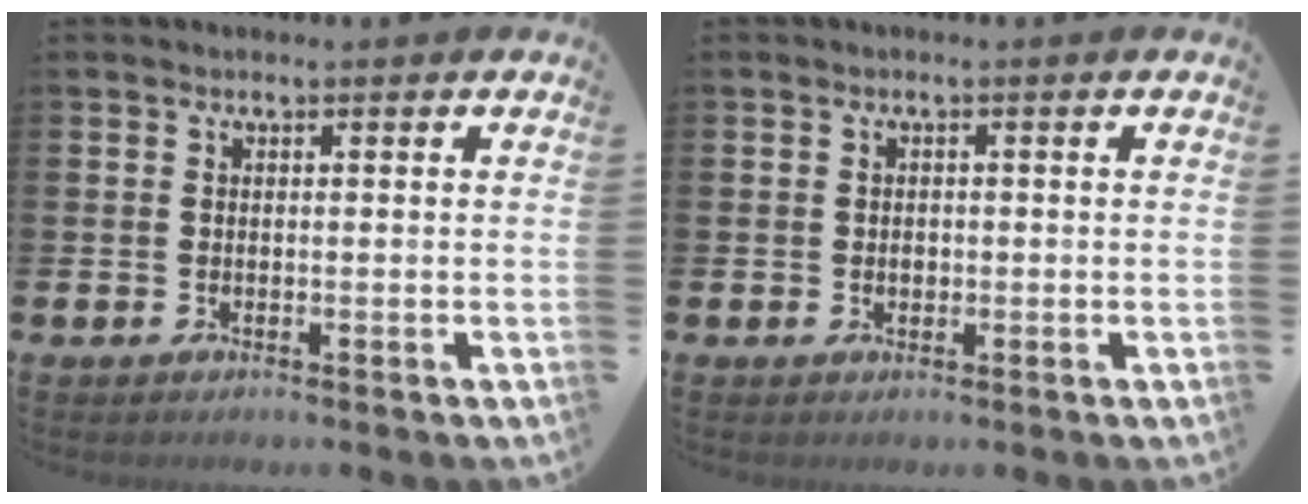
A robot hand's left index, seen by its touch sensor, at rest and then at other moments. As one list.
[{"total": 1.0, "force": [0.0, 0.8, 0.5], "torque": [0.001, 0.002, -0.005]}]